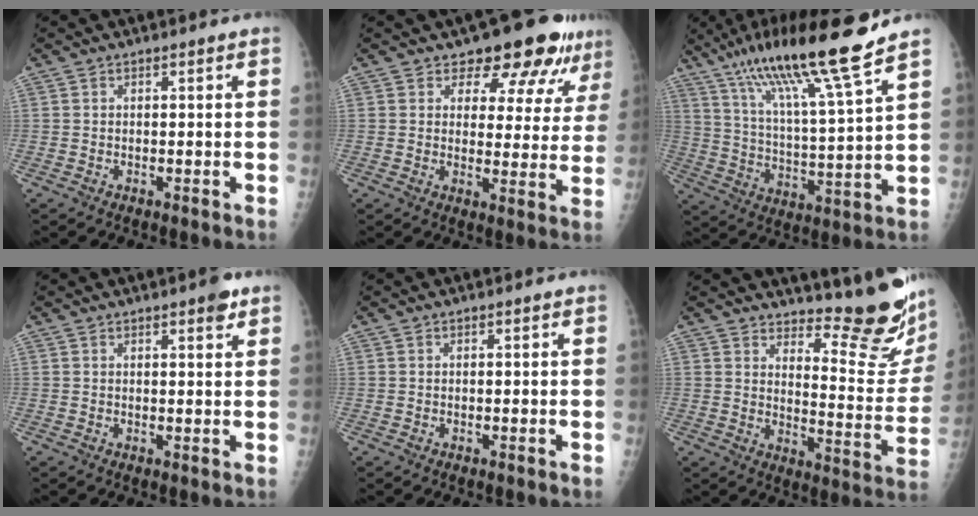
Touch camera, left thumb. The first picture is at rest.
{"total": 11.7, "force": [9.3, 5.3, 4.6], "torque": [-0.013, -0.055, 0.103]}
{"total": 18.1, "force": [13.4, 0.3, 12.2], "torque": [-0.201, -0.058, 0.233]}
{"total": 7.3, "force": [4.7, 2.3, 5.1], "torque": [-0.050, -0.023, 0.060]}
{"total": 0.0}
{"total": 16.0, "force": [14.3, 2.9, 6.7], "torque": [-0.058, -0.162, 0.183]}